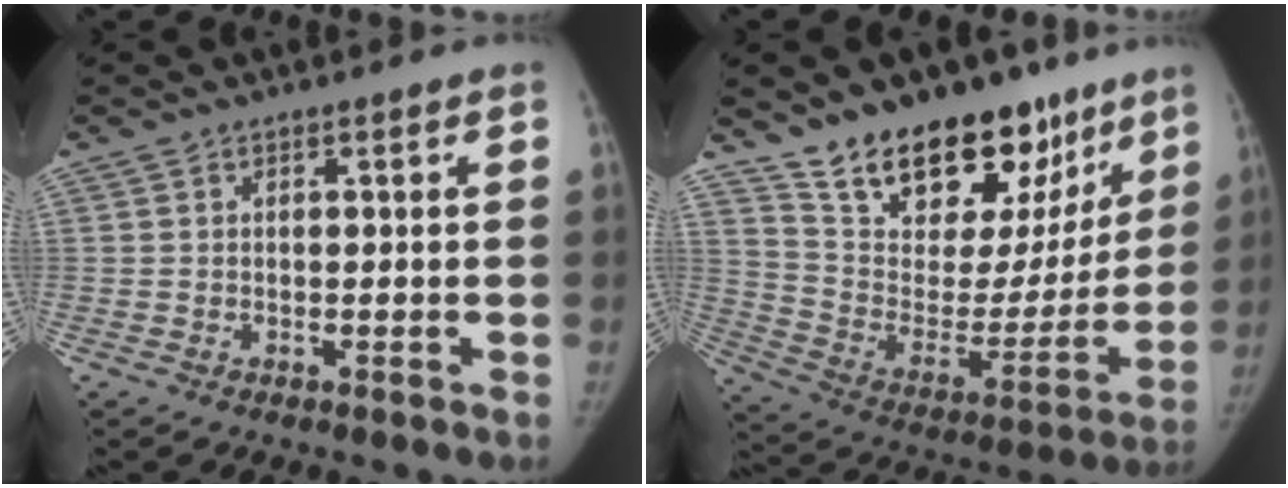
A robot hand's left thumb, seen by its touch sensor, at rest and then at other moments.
{"total": 26.2, "force": [18.3, 13.2, 13.4], "torque": [-0.155, -0.083, 0.297]}